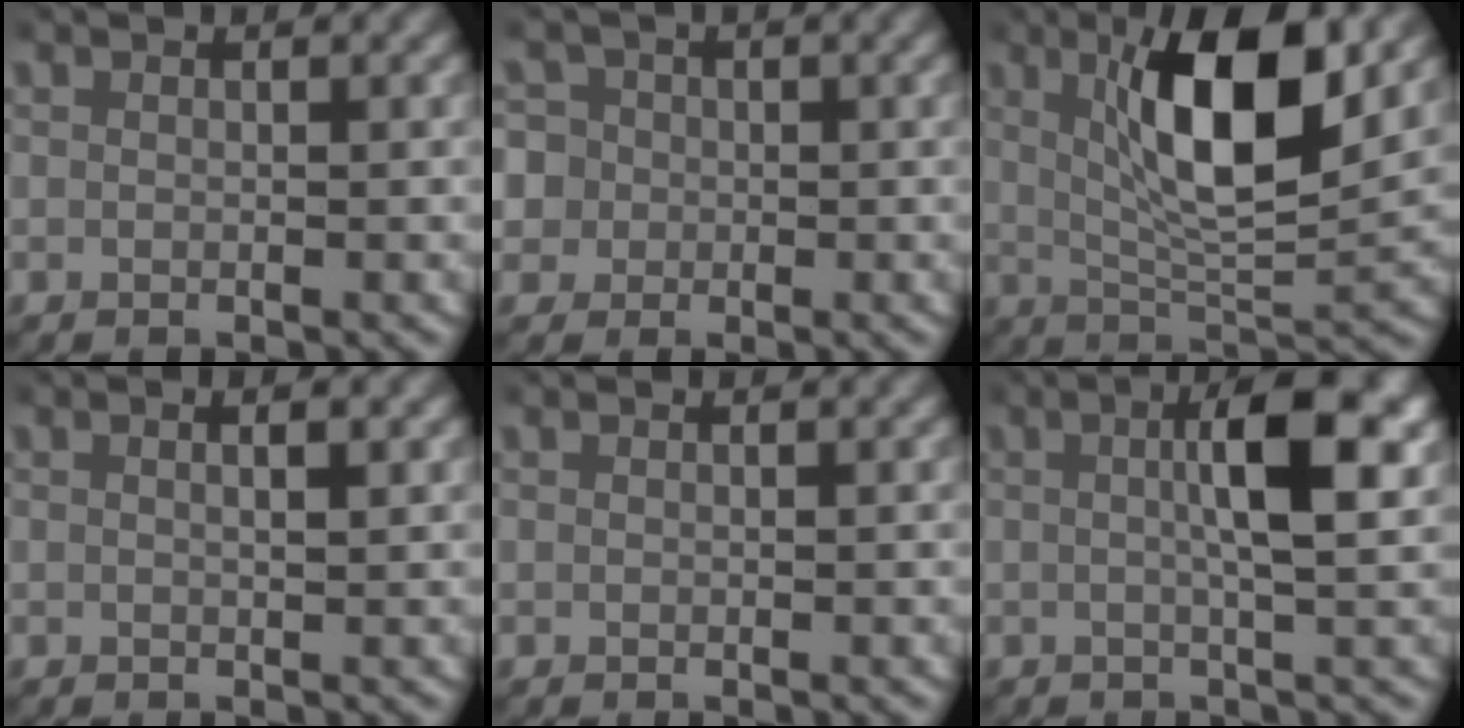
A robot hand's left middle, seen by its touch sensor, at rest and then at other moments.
{"total": 7.2, "force": [-0.3, 6.9, 2.1], "torque": [-0.065, -0.020, -0.009]}
{"total": 8.9, "force": [3.0, 2.1, 8.1], "torque": [-0.133, -0.001, 0.050]}
{"total": 1.0, "force": [0.3, 0.0, 0.9], "torque": [-0.014, 0.002, 0.006]}
{"total": 0.0}
{"total": 5.8, "force": [1.0, 0.9, 5.6], "torque": [-0.090, 0.014, 0.008]}